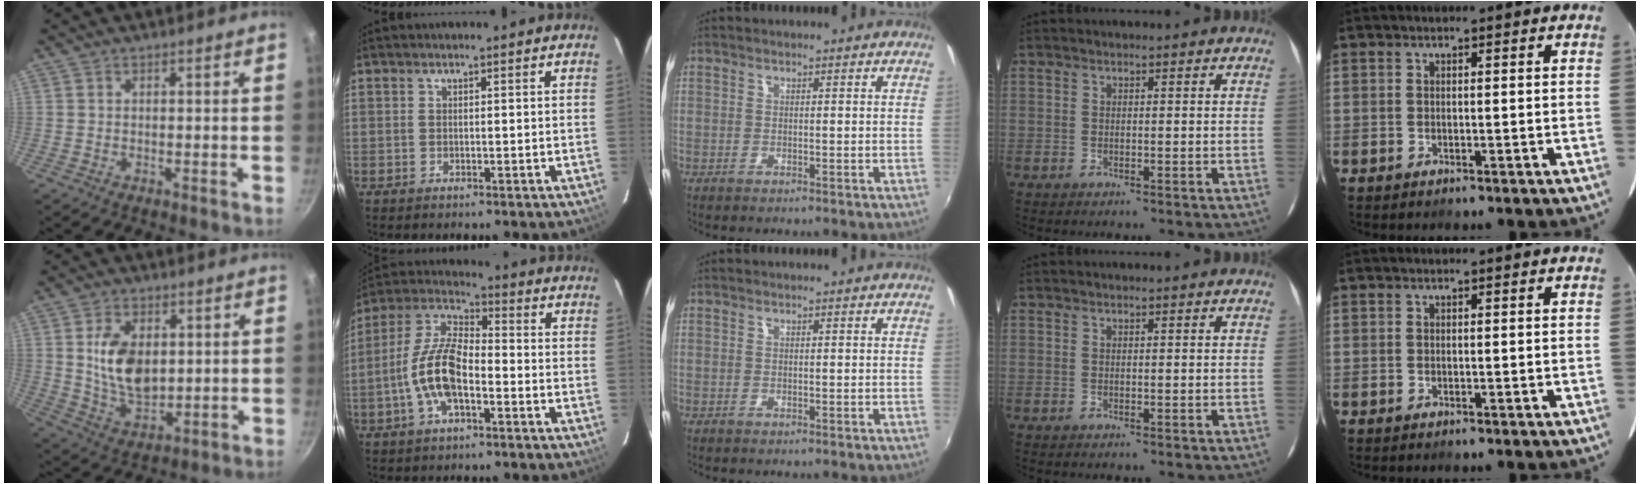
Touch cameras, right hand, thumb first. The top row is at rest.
{"thumb": {"total": 11.8, "force": [1.8, 7.6, 8.9], "torque": [-0.141, -0.020, 0.042]}, "index": {"total": 12.0, "force": [-3.9, 4.9, 10.3], "torque": [-0.220, 0.008, -0.077]}}